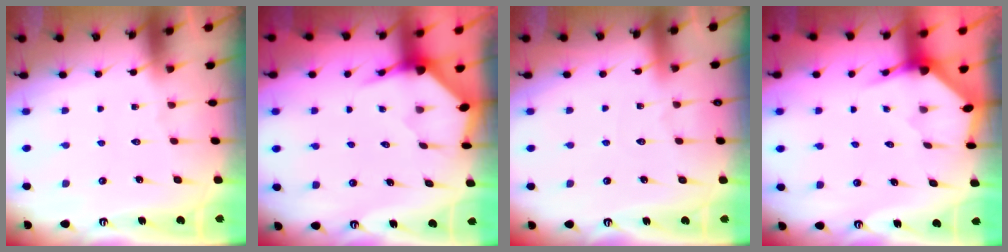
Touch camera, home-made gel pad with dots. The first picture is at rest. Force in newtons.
{"total": 3.6, "press": 3.6, "slide": 0.4}
{"total": 2.9, "press": 2.9, "slide": 0.3}
{"total": 3.1, "press": 3.1, "slide": 0.1}